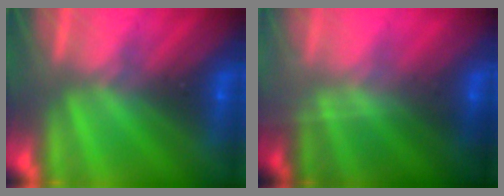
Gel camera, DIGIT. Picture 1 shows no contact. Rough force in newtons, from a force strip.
{"total": 1.7}